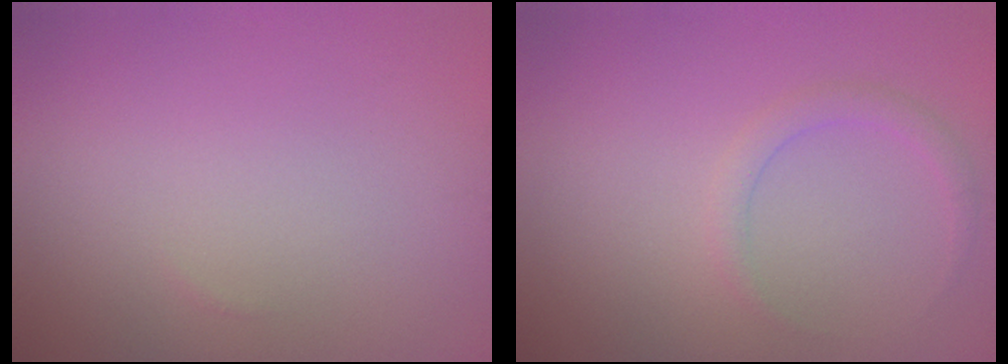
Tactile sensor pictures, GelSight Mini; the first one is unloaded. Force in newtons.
{"total": 1.4, "press": 1.4, "slide": 0.2}